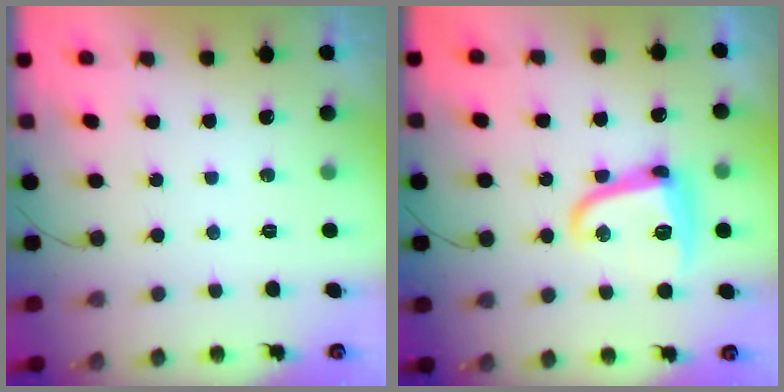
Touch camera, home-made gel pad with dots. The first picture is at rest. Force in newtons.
{"total": 13.3, "press": 13.3, "slide": 0.9}